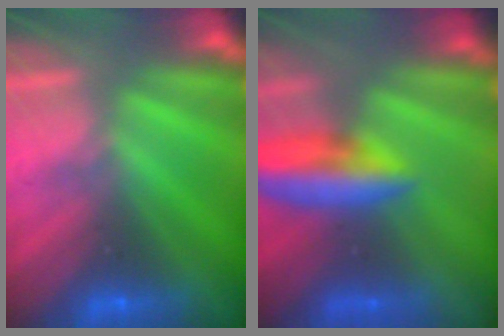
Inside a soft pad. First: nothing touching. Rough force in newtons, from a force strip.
{"total": 6.6}